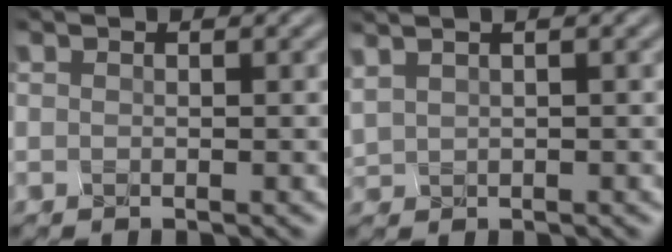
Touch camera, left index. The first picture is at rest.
{"total": 2.7, "force": [2.3, 0.7, 1.0], "torque": [-0.013, 0.024, 0.039]}